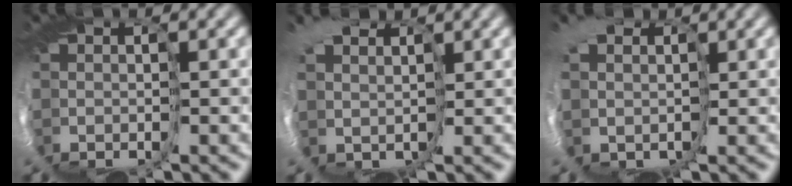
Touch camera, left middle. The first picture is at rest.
{"total": 3.9, "force": [2.6, 2.6, 1.3], "torque": [-0.035, -0.001, 0.030]}
{"total": 4.8, "force": [1.6, 3.9, 2.2], "torque": [-0.043, -0.014, 0.018]}